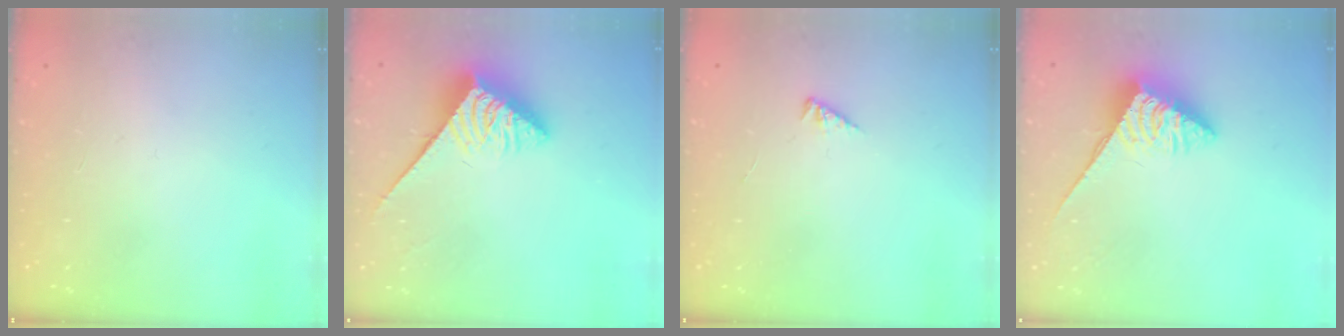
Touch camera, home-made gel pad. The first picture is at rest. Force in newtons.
{"total": 3.8, "press": 3.7, "slide": 0.6}
{"total": 1.4, "press": 1.3, "slide": 0.3}
{"total": 5.6, "press": 5.6, "slide": 0.2}